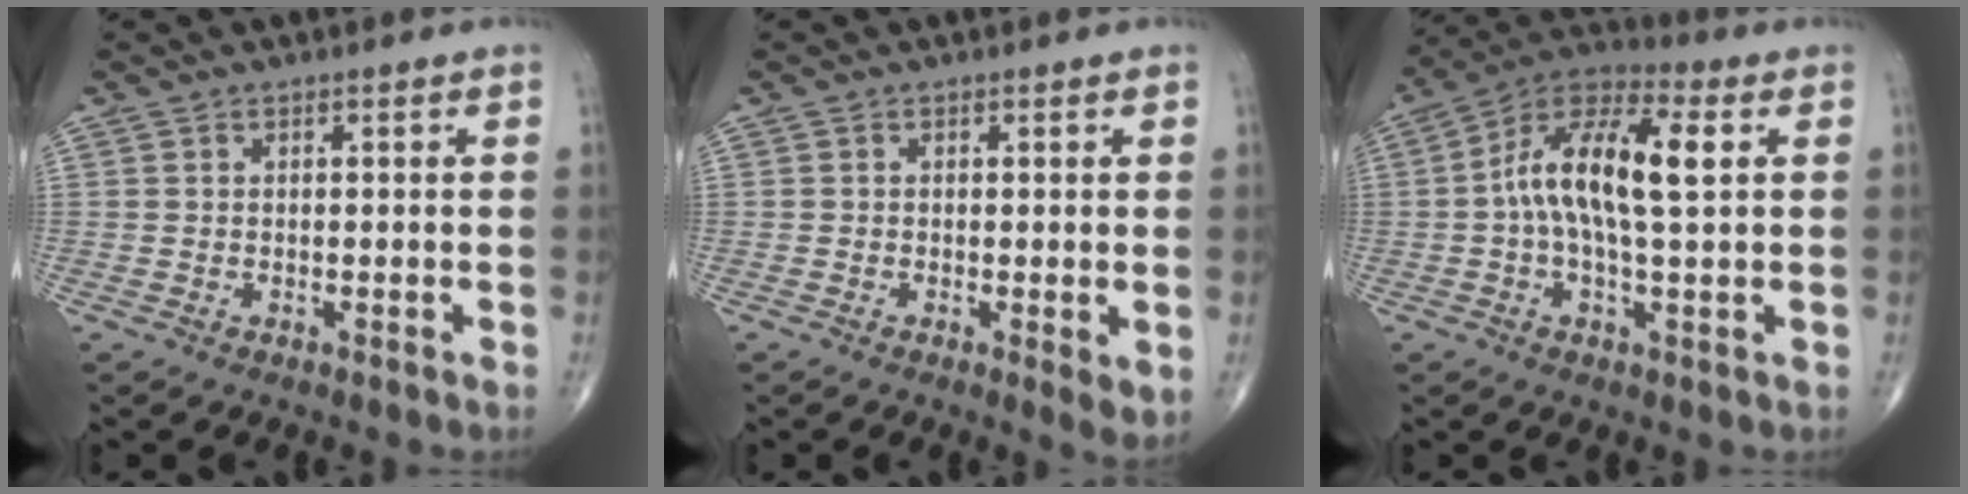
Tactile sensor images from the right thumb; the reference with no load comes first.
{"total": 2.8, "force": [-0.3, 0.8, 2.7], "torque": [-0.040, -0.012, -0.010]}
{"total": 14.7, "force": [1.8, 5.6, 13.4], "torque": [-0.243, 0.030, 0.022]}